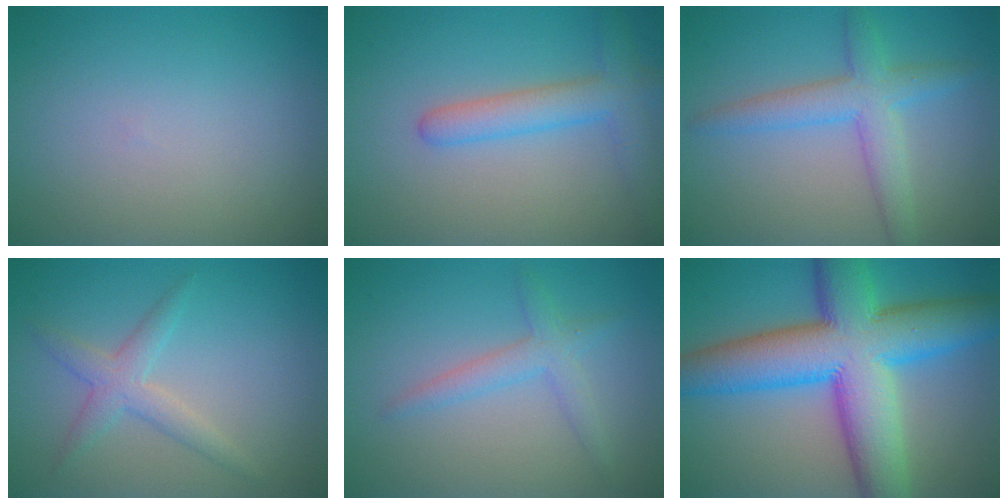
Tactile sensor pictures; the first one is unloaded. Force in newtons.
{"total": 3.9, "press": 3.9, "slide": 0.2}
{"total": 4.3, "press": 4.3, "slide": 0.1}
{"total": 1.7, "press": 1.7, "slide": 0.2}
{"total": 2.4, "press": 2.4, "slide": 0.3}
{"total": 13.9, "press": 13.9, "slide": 0.2}